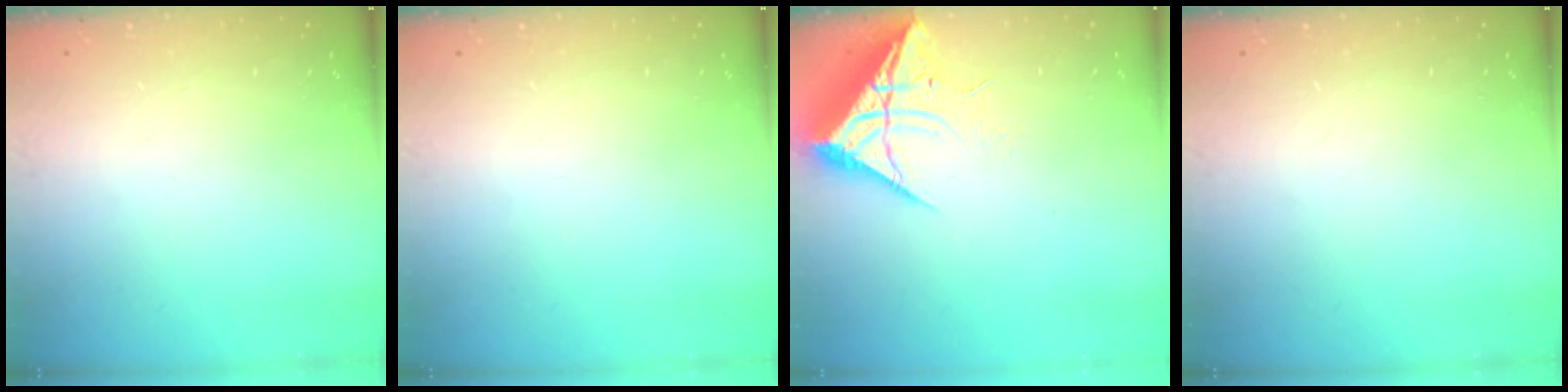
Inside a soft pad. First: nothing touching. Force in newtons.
{"total": 0.0}
{"total": 10.3, "press": 10.3, "slide": 1.1}
{"total": 0.0}